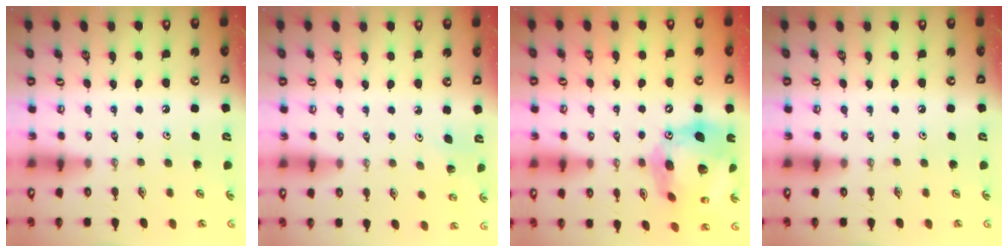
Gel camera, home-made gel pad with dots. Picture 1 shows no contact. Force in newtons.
{"total": 2.7, "press": 2.7, "slide": 0.3}
{"total": 22.0, "press": 21.8, "slide": 2.4}
{"total": 0.0}